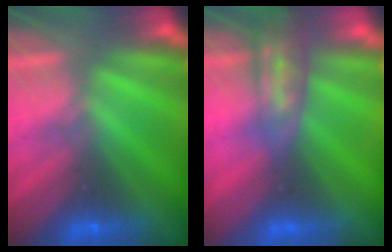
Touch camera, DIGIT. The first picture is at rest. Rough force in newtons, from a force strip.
{"total": 2.7}